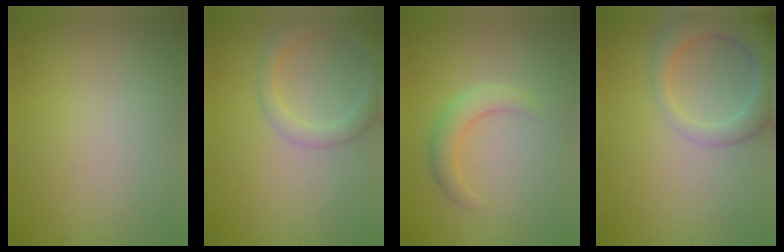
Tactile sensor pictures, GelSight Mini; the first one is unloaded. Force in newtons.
{"total": 3.7, "press": 3.7, "slide": 0.2}
{"total": 2.7, "press": 2.7, "slide": 0.2}
{"total": 7.4, "press": 7.4, "slide": 0.7}